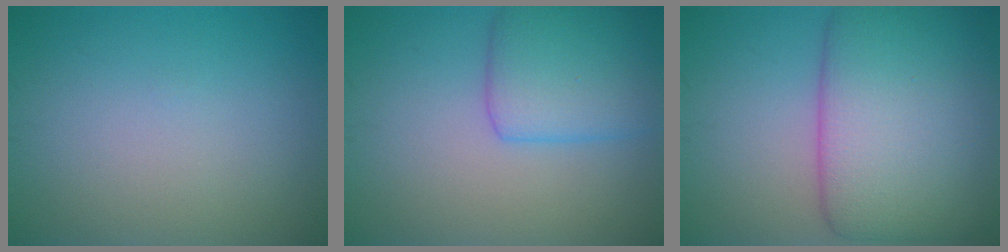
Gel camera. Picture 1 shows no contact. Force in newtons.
{"total": 4.9, "press": 4.9, "slide": 0.2}
{"total": 11.0, "press": 11.0, "slide": 0.2}